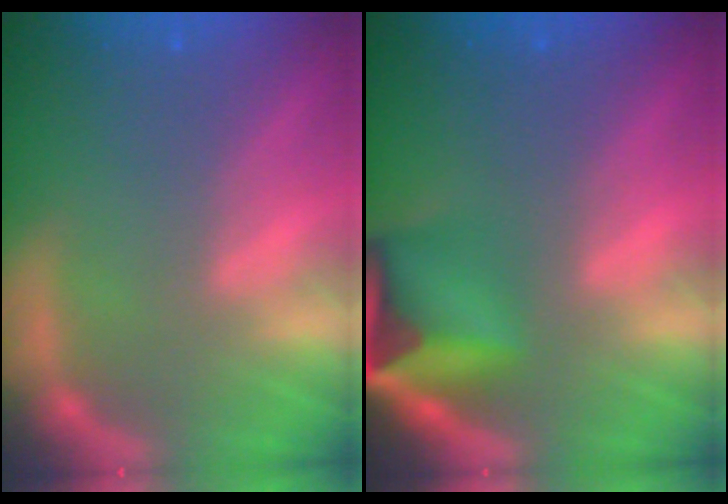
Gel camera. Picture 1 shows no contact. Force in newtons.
{"total": 8.4}